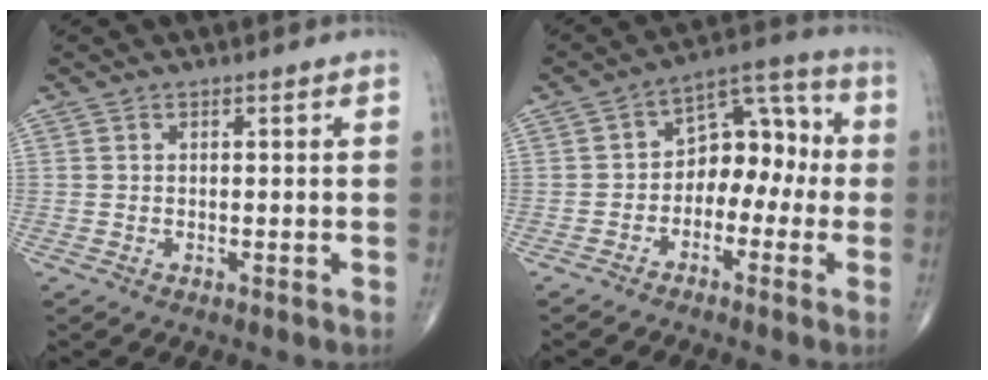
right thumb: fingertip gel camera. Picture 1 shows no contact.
{"total": 10.5, "force": [-1.9, 7.1, 7.5], "torque": [-0.072, 0.050, -0.046]}